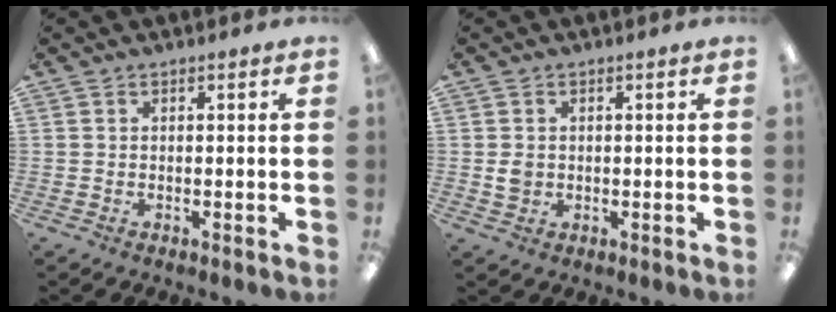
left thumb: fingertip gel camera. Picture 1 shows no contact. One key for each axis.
{"total": 2.4, "fx": 0.2, "fy": 2.1, "fz": 1.3, "tx": -0.017, "ty": 0.001, "tz": 0.001}